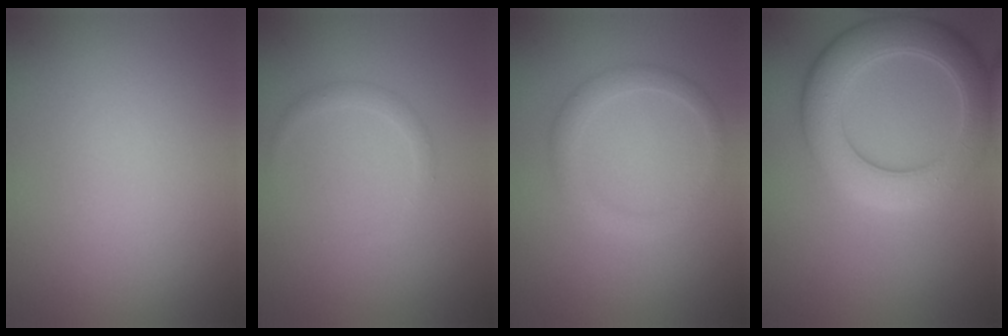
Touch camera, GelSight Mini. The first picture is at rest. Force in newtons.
{"total": 1.0, "press": 1.0, "slide": 0.1}
{"total": 2.0, "press": 2.0, "slide": 0.1}
{"total": 6.7, "press": 6.6, "slide": 0.7}